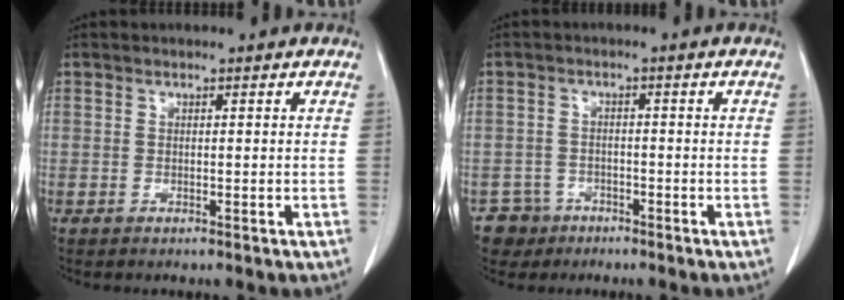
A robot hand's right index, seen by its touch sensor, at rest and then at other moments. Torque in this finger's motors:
{"motor_torque": [-1.20, 0.09, -0.93, -0.18]}